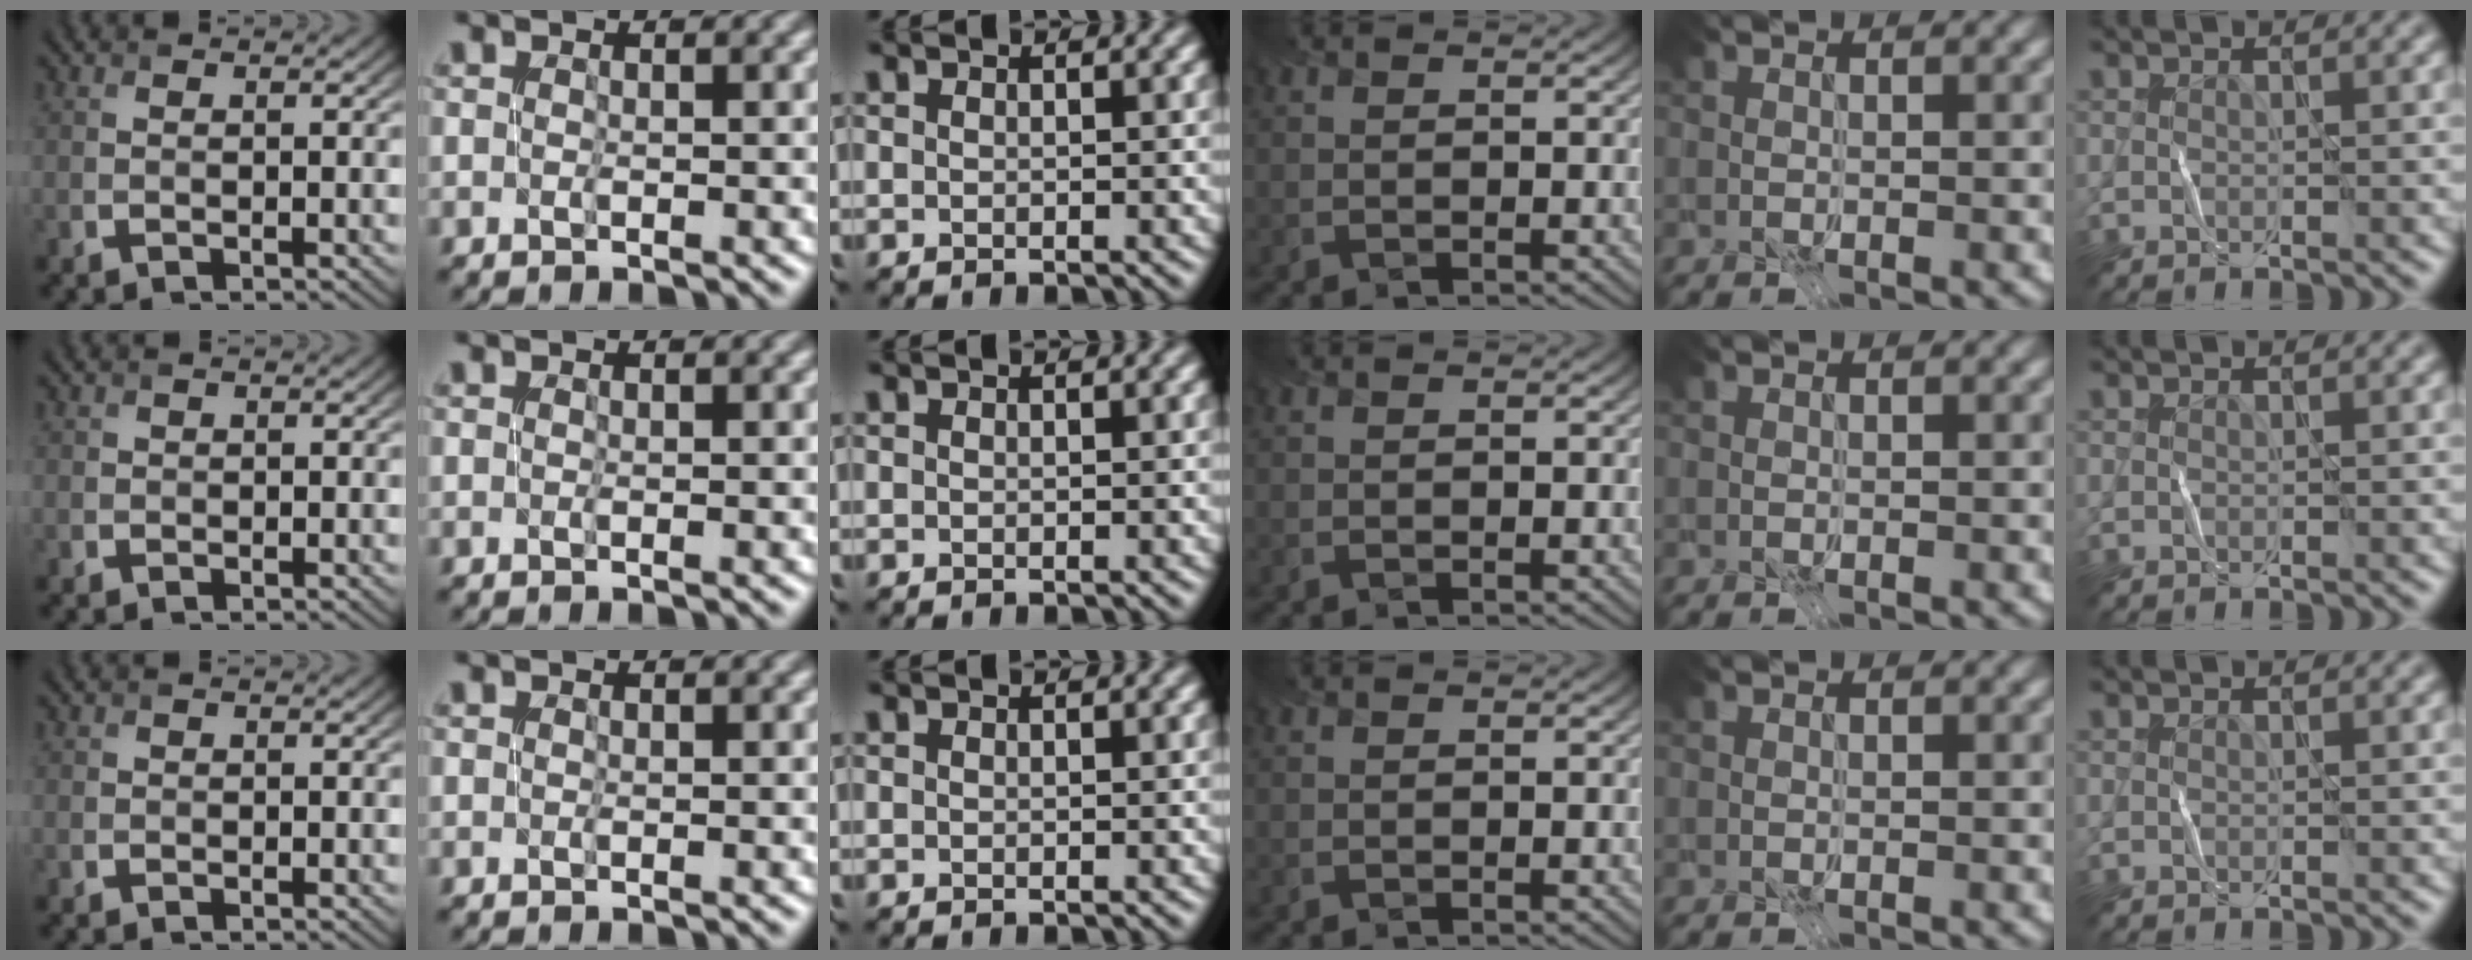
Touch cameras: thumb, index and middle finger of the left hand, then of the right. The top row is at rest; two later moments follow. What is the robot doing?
{"motion": "fold", "object": "receipt paper"}